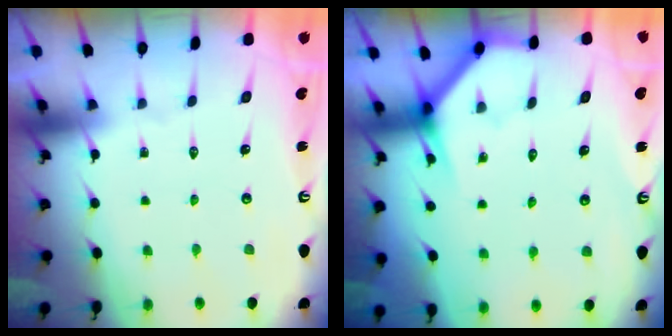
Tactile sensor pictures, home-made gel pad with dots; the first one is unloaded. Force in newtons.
{"total": 3.9, "press": 3.9, "slide": 0.4}